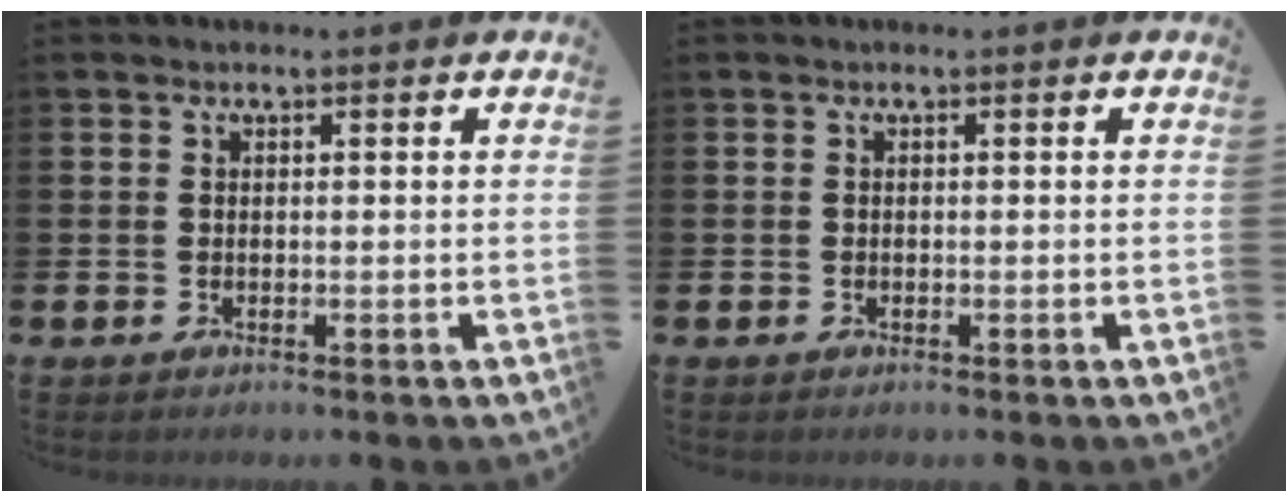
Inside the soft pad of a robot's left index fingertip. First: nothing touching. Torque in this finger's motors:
{"motor_torque": [-0.05, 0.08, -0.03, -0.01]}